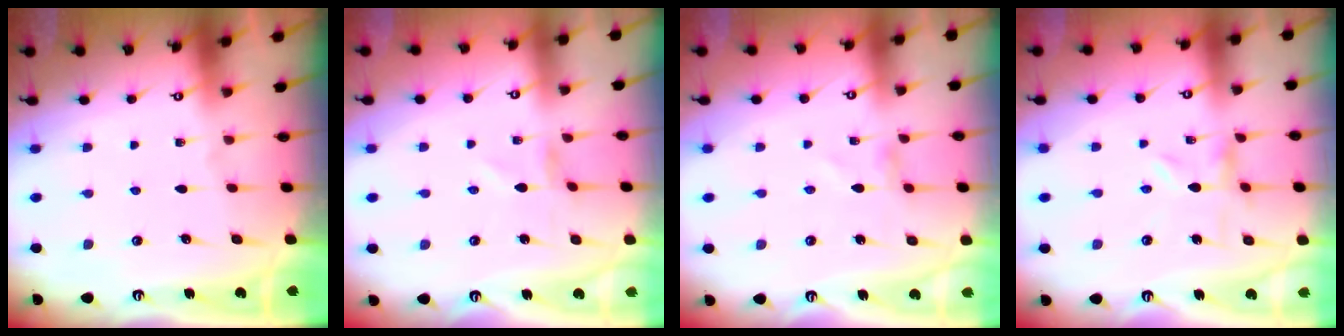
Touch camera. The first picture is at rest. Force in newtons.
{"total": 0.0}
{"total": 0.0}
{"total": 2.3, "press": 2.3, "slide": 0.4}